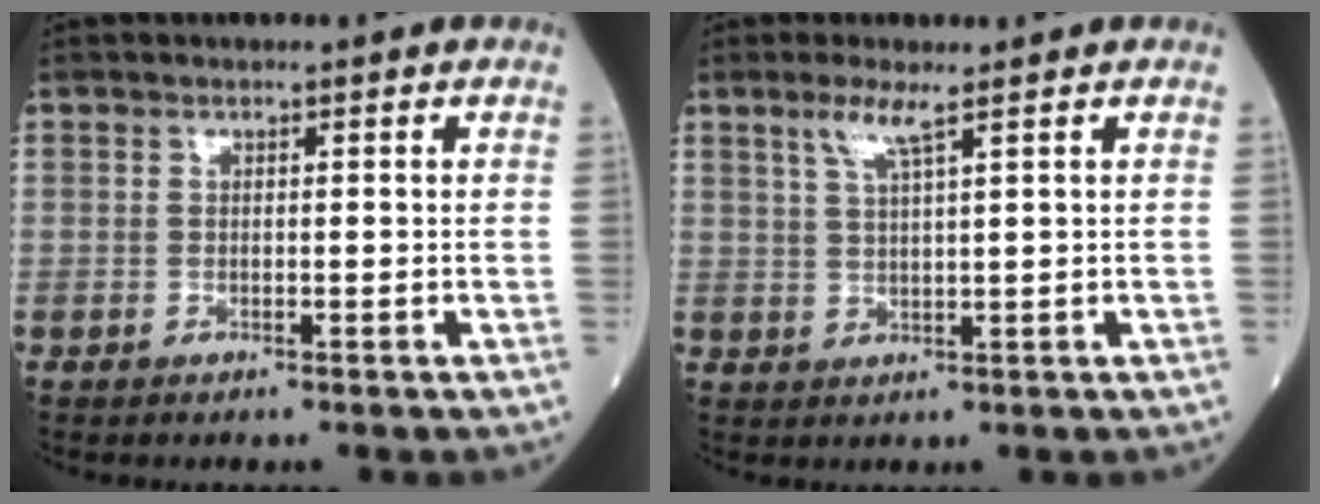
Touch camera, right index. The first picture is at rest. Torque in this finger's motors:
{"motor_torque": [0.43, 0.28, 0.18, 0.05]}